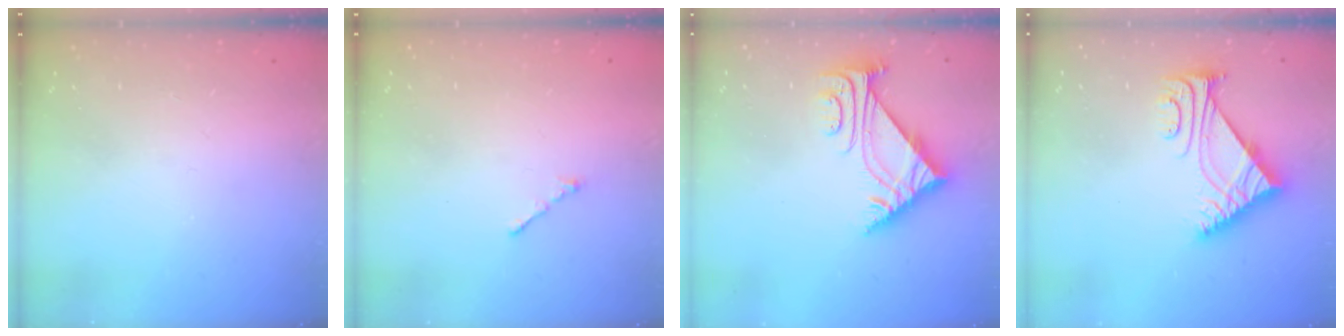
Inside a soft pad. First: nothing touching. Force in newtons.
{"total": 0.9, "press": 0.8, "slide": 0.2}
{"total": 5.5, "press": 5.4, "slide": 0.9}
{"total": 6.7, "press": 6.7, "slide": 0.3}